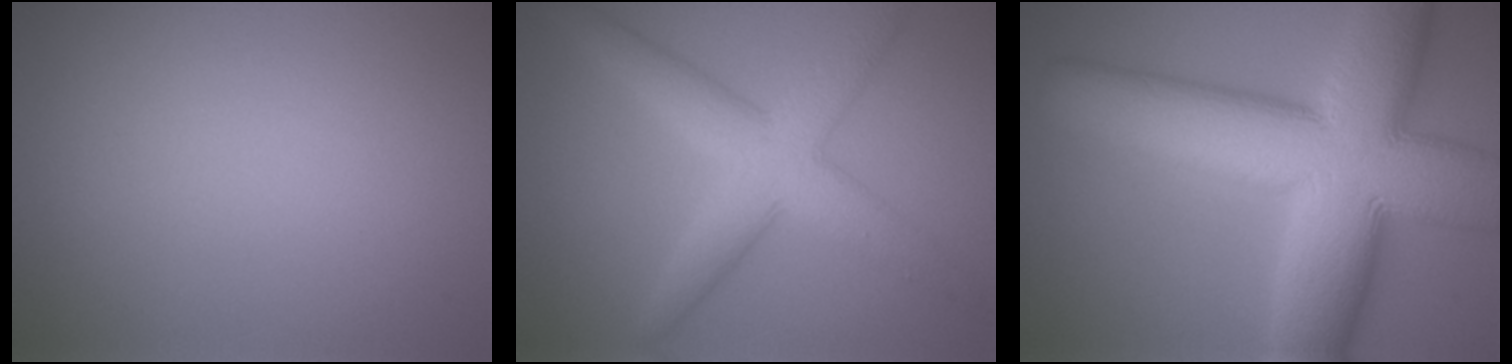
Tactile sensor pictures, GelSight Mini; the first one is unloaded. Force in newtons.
{"total": 5.3, "press": 5.3, "slide": 0.1}
{"total": 15.8, "press": 15.8, "slide": 0.6}